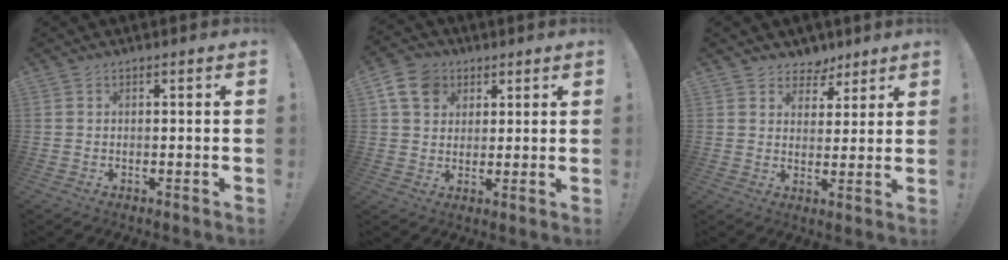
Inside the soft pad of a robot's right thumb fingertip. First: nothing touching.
{"total": 10.1, "force": [4.4, 8.1, 4.2], "torque": [-0.068, -0.008, 0.091]}
{"total": 6.0, "force": [3.9, 4.5, 0.5], "torque": [0.006, -0.034, 0.075]}